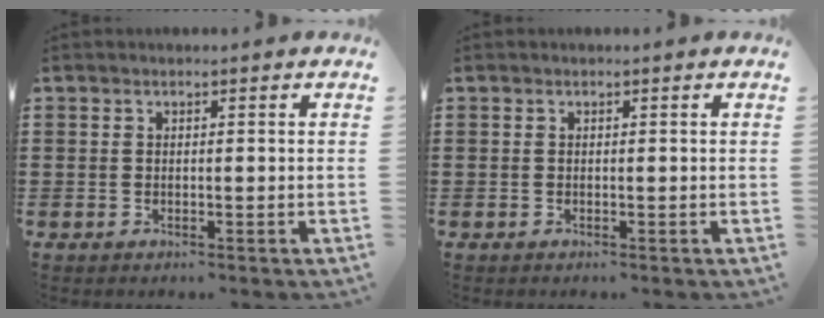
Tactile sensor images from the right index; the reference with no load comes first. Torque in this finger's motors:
{"motor_torque": [0.02, -0.01, 0.00, 0.01]}